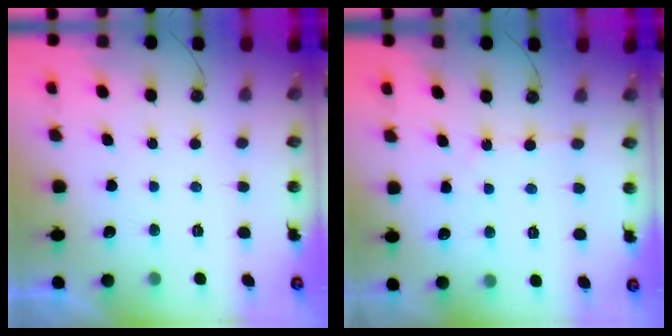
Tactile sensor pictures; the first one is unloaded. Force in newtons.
{"total": 2.9, "press": 2.8, "slide": 0.4}